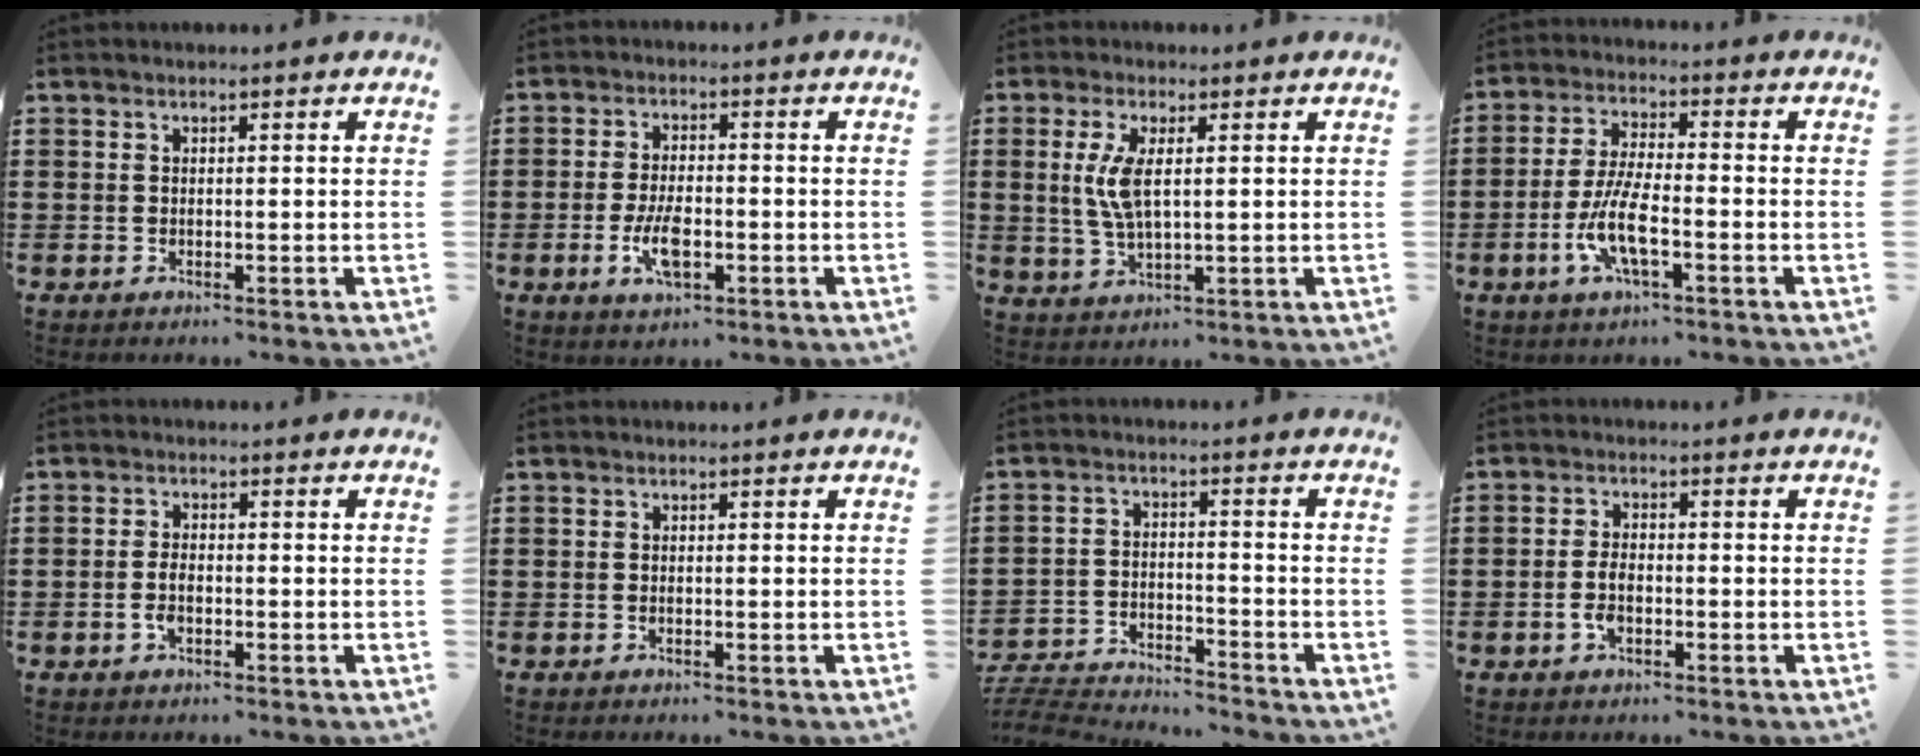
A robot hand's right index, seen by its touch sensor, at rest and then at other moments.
{"total": 5.6, "force": [-1.8, 2.3, 4.8], "torque": [-0.102, -0.003, -0.034]}
{"total": 5.8, "force": [1.0, 2.0, 5.3], "torque": [-0.129, -0.002, 0.008]}
{"total": 7.8, "force": [-2.9, 1.9, 6.9], "torque": [-0.154, -0.013, -0.060]}
{"total": 2.5, "force": [-0.8, 1.2, 2.1], "torque": [-0.049, -0.004, -0.016]}
{"total": 0.0}
{"total": 4.7, "force": [-4.6, 0.4, 0.5], "torque": [-0.026, -0.001, -0.099]}
{"total": 3.1, "force": [-1.0, 1.5, 2.5], "torque": [-0.063, -0.005, -0.022]}